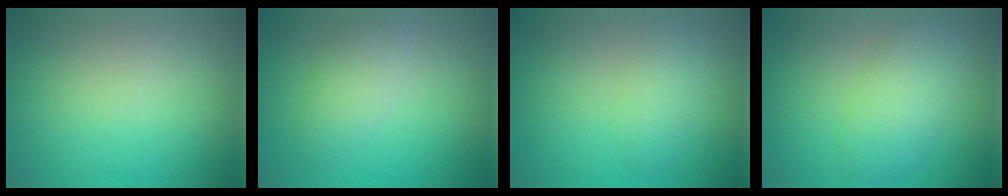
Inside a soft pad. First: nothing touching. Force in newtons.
{"total": 2.7, "press": 2.7, "slide": 0.1}
{"total": 2.2, "press": 2.2, "slide": 0.1}
{"total": 4.5, "press": 4.5, "slide": 0.2}